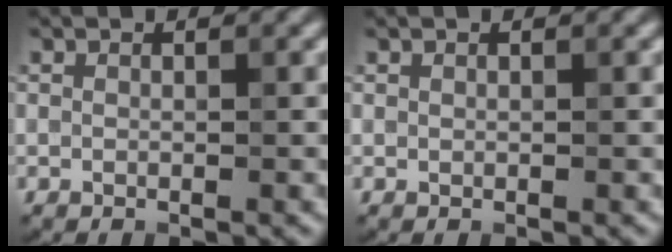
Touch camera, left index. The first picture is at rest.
{"total": 0.0}